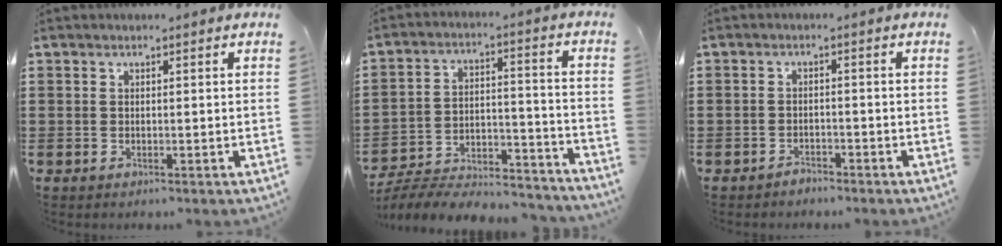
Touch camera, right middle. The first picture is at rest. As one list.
[{"total": 5.9, "force": [-5.7, 0.7, 1.3], "torque": [-0.027, 0.004, -0.117]}, {"total": 1.4, "force": [-1.4, 0.1, -0.1], "torque": [-0.001, 0.003, -0.031]}]